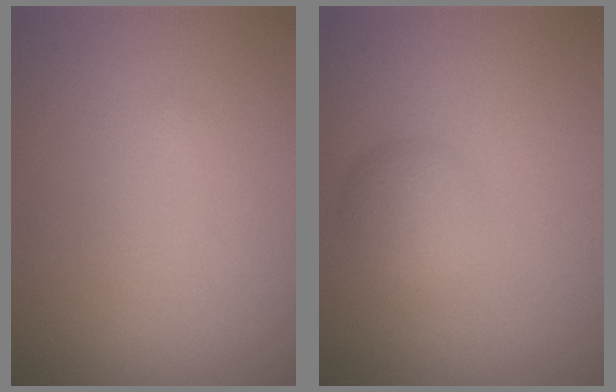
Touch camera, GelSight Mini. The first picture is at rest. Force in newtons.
{"total": 2.2, "press": 2.2, "slide": 0.0}